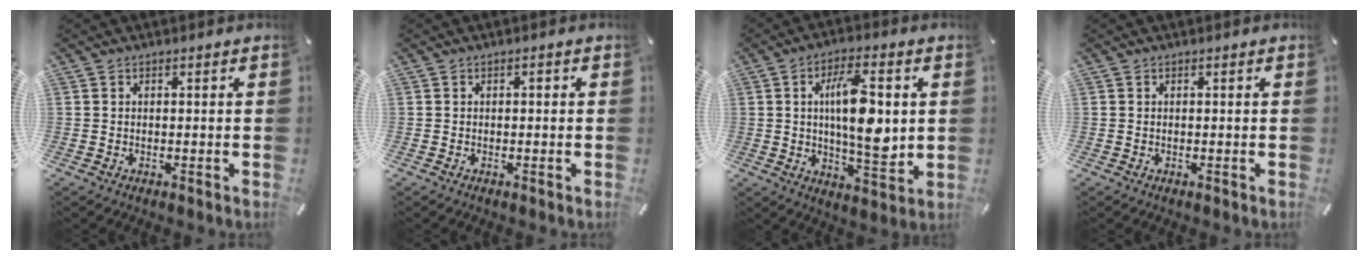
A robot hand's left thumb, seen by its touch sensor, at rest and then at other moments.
{"total": 0.9, "force": [-0.3, 0.6, 0.5], "torque": [-0.012, 0.004, -0.008]}
{"total": 14.3, "force": [2.1, 5.6, 13.0], "torque": [-0.224, -0.009, 0.032]}
{"total": 0.0}